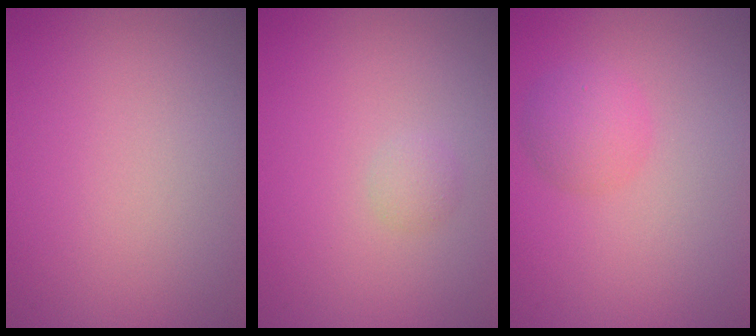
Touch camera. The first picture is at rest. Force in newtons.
{"total": 0.9, "press": 0.9, "slide": 0.0}
{"total": 2.4, "press": 2.4, "slide": 0.1}